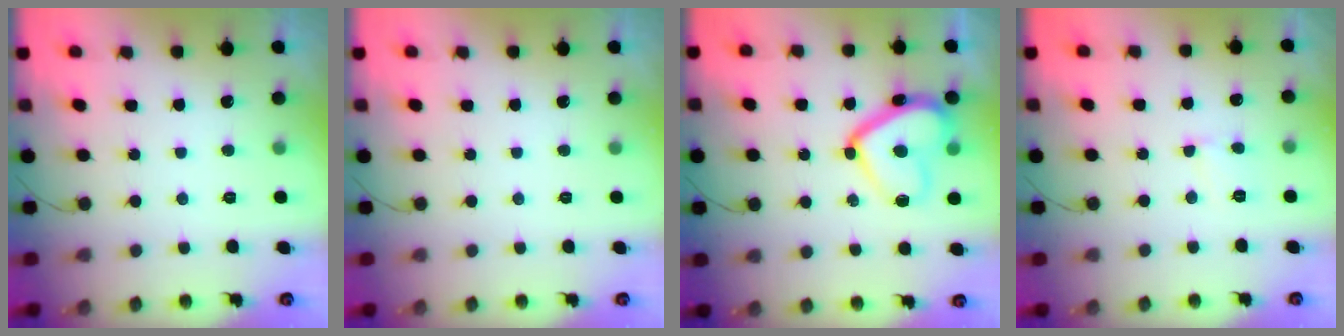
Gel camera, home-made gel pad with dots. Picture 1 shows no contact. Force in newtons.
{"total": 0.0}
{"total": 15.6, "press": 15.5, "slide": 1.5}
{"total": 3.0, "press": 3.0, "slide": 0.3}